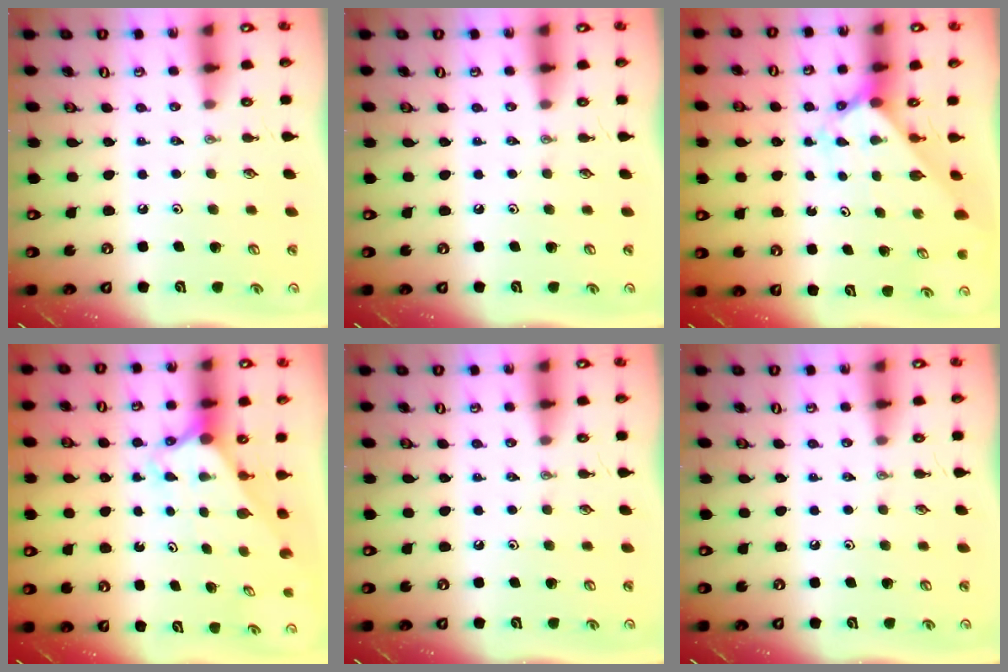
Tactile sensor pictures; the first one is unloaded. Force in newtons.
{"total": 0.0}
{"total": 2.2, "press": 2.2, "slide": 0.2}
{"total": 2.6, "press": 2.6, "slide": 0.2}
{"total": 0.0}
{"total": 0.0}